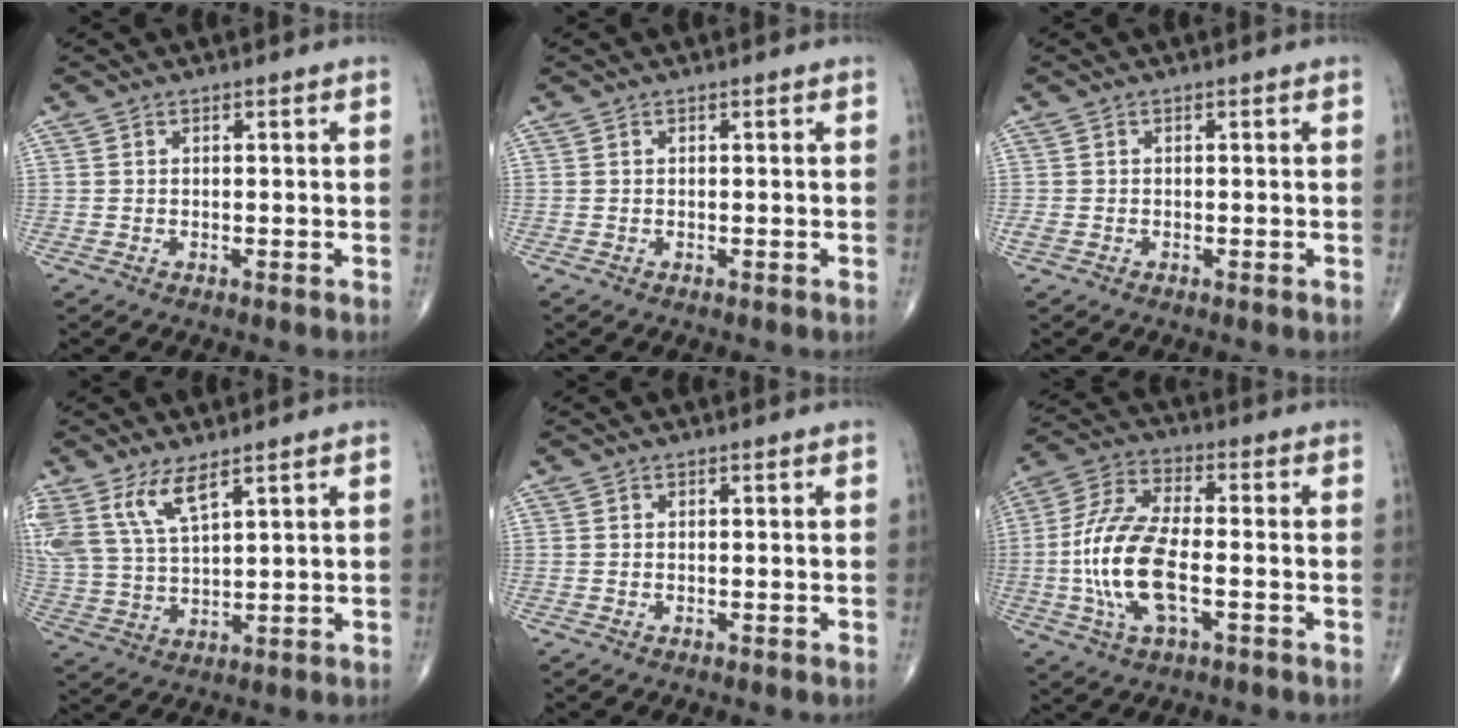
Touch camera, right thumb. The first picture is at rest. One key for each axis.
{"total": 0.0}
{"total": 1.1, "fx": -0.4, "fy": 0.7, "fz": 0.8, "tx": -0.021, "ty": -0.001, "tz": -0.006}
{"total": 9.5, "fx": 5.8, "fy": 3.2, "fz": 6.7, "tx": -0.148, "ty": -0.018, "tz": 0.130}
{"total": 0.0}
{"total": 14.7, "fx": -2.8, "fy": 6.3, "fz": 12.9, "tx": -0.279, "ty": 0.023, "tz": -0.054}